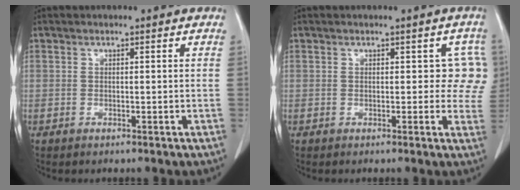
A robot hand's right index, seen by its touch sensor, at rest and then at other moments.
{"total": 4.4, "force": [0.9, 3.0, 3.1], "torque": [0.001, 0.013, 0.001]}